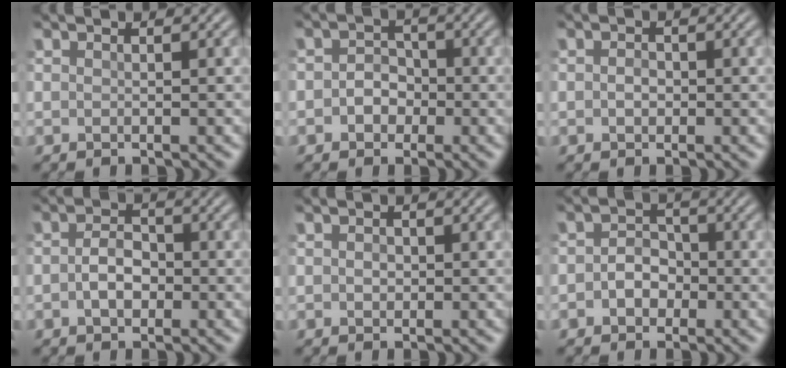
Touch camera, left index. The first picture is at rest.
{"total": 2.3, "force": [-0.6, 1.9, 1.1], "torque": [-0.003, 0.001, -0.023]}
{"total": 1.2, "force": [-0.2, 0.9, 0.8], "torque": [-0.015, -0.001, -0.005]}
{"total": 2.6, "force": [-0.6, 1.7, 1.9], "torque": [-0.039, 0.002, -0.014]}
{"total": 0.9, "force": [0.0, 0.7, 0.5], "torque": [-0.010, -0.002, -0.002]}
{"total": 2.5, "force": [-0.7, 2.0, 1.4], "torque": [-0.020, 0.002, -0.019]}